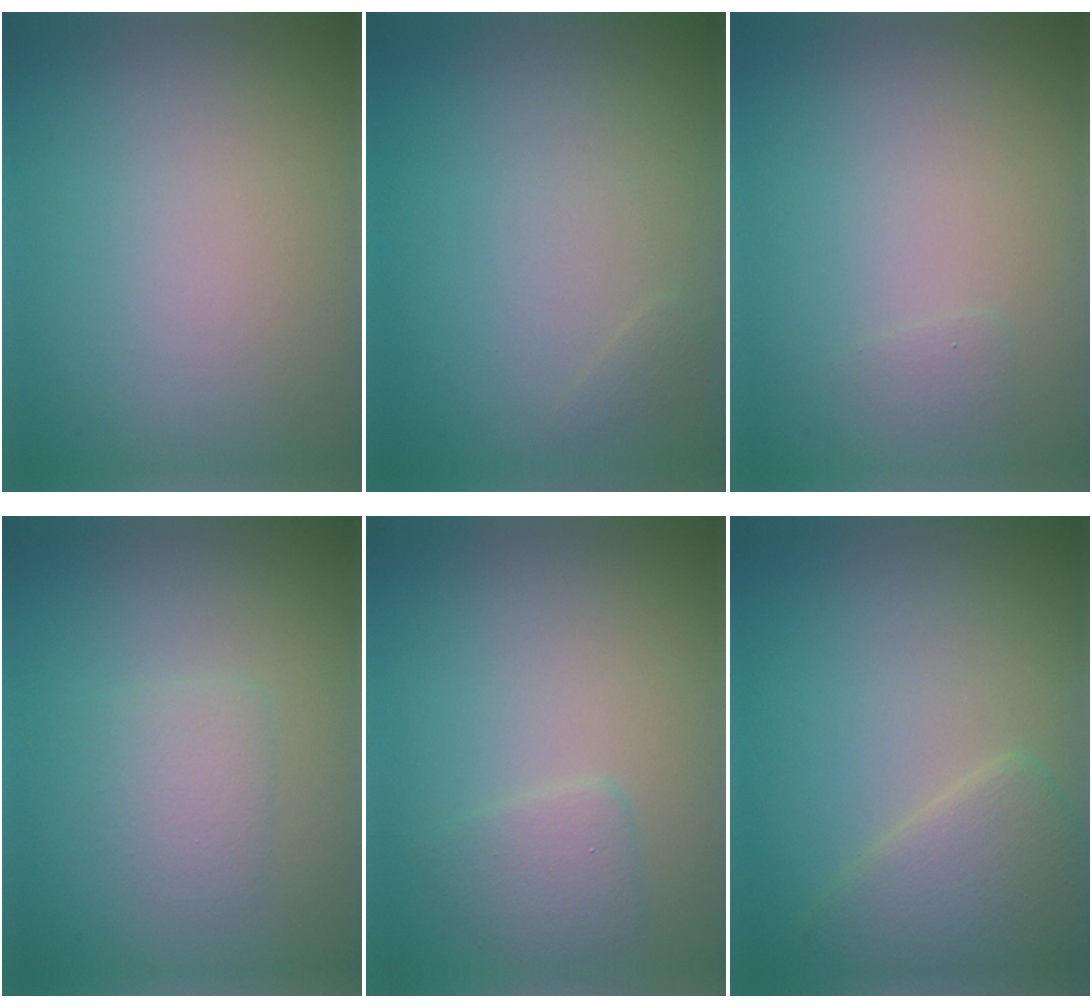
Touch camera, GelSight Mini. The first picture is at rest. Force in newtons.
{"total": 0.5, "press": 0.5, "slide": 0.0}
{"total": 0.5, "press": 0.5, "slide": 0.0}
{"total": 1.7, "press": 1.7, "slide": 0.3}
{"total": 1.7, "press": 1.7, "slide": 0.0}
{"total": 3.5, "press": 3.5, "slide": 0.1}